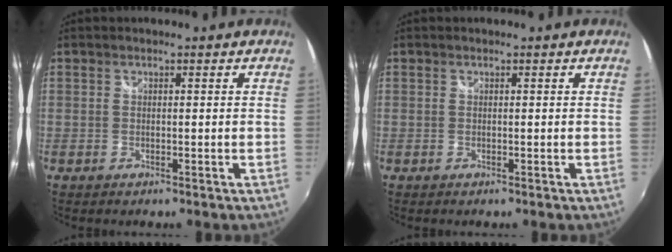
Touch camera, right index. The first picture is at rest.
{"total": 0.0}